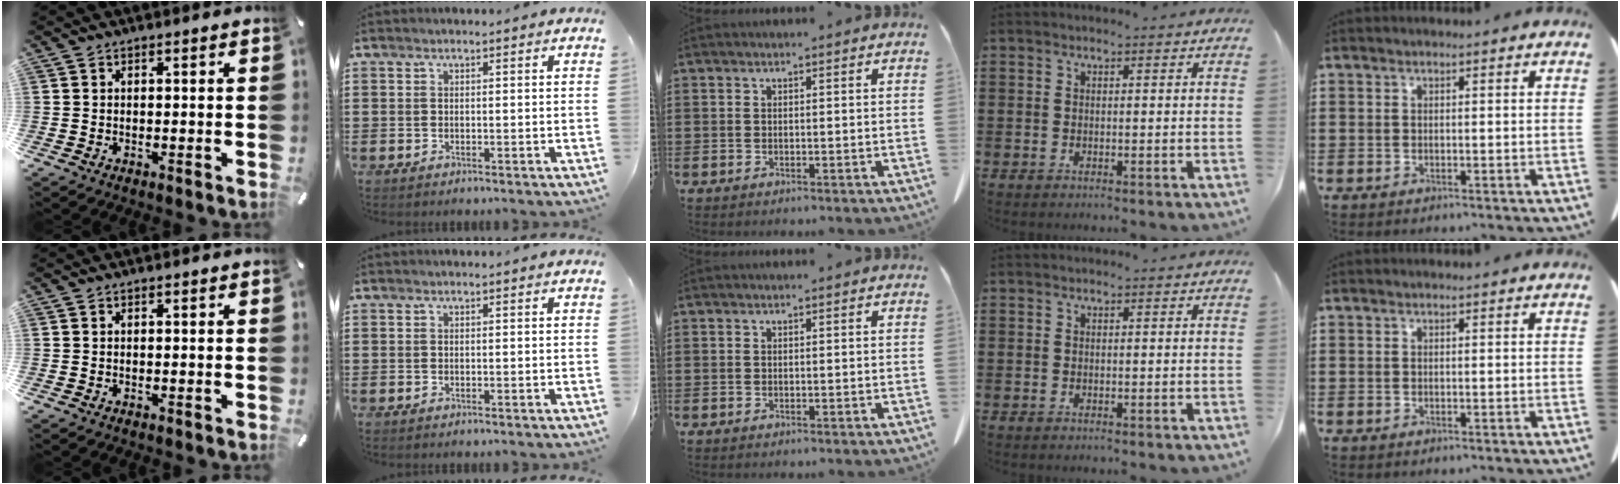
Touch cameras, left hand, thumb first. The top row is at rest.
{}